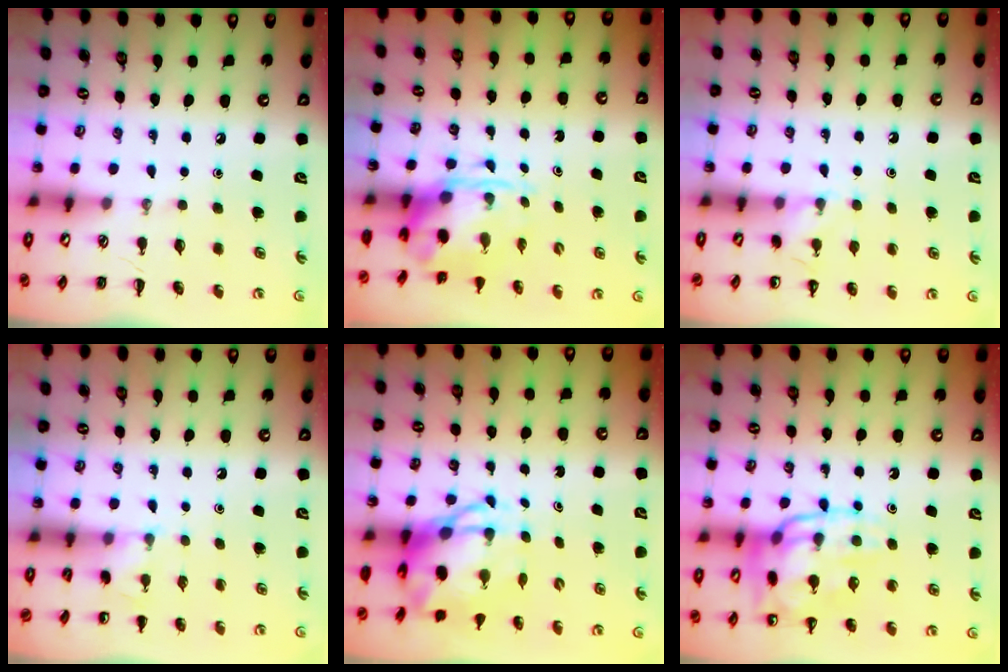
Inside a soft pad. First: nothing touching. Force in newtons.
{"total": 3.7, "press": 3.7, "slide": 0.8}
{"total": 6.3, "press": 6.0, "slide": 2.1}
{"total": 4.2, "press": 4.1, "slide": 1.1}
{"total": 6.6, "press": 6.4, "slide": 1.8}
{"total": 16.1, "press": 16.0, "slide": 1.9}